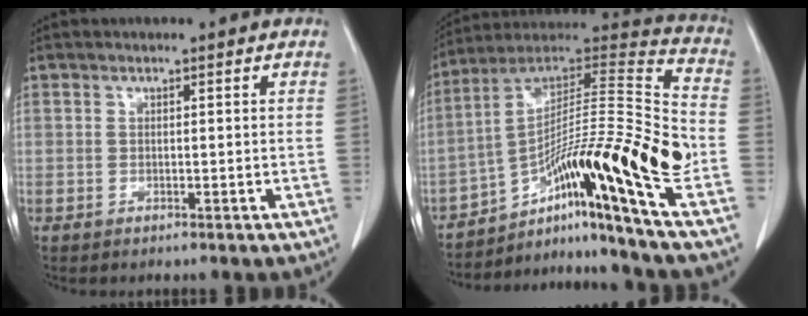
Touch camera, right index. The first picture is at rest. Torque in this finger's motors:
{"motor_torque": [1.58, -0.56, 0.53, 0.17]}